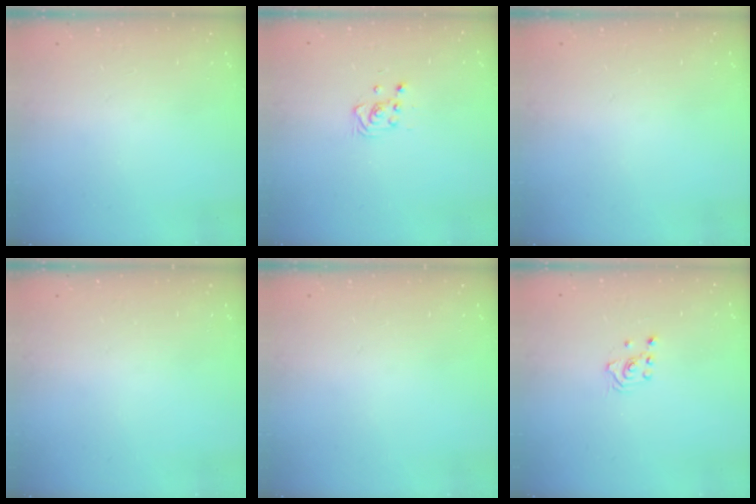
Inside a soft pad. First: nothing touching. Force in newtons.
{"total": 3.6, "press": 3.6, "slide": 0.6}
{"total": 0.0}
{"total": 0.0}
{"total": 0.0}
{"total": 2.0, "press": 2.0, "slide": 0.2}